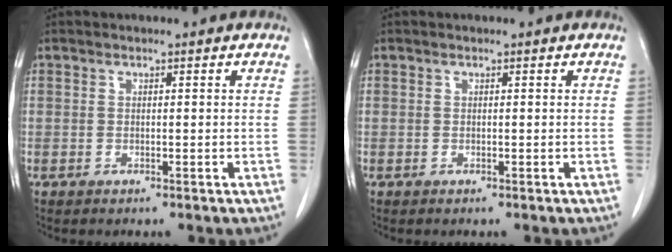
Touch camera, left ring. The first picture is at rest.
{"total": 0.0}